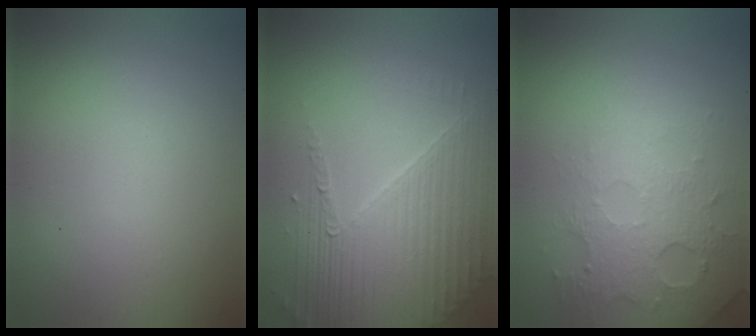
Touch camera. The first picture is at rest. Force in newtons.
{"total": 4.2, "press": 3.9, "slide": 1.4}
{"total": 5.0, "press": 3.3, "slide": 3.7}